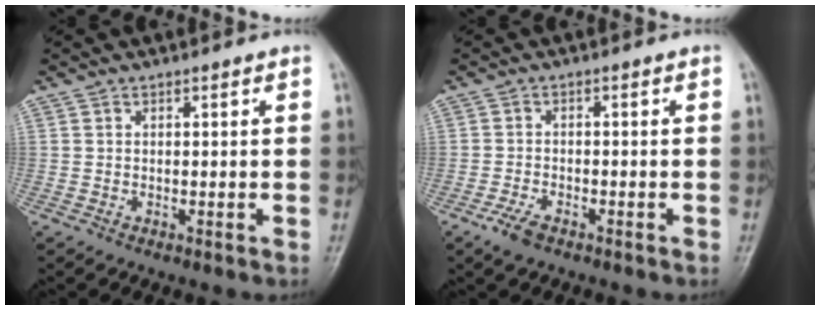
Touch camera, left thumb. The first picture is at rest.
{"total": 3.2, "force": [-2.3, 1.3, 1.8], "torque": [-0.046, 0.005, -0.044]}